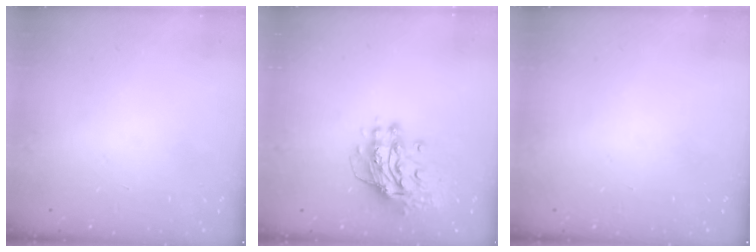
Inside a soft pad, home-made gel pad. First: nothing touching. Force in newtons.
{"total": 13.2, "press": 13.1, "slide": 1.2}
{"total": 0.0}